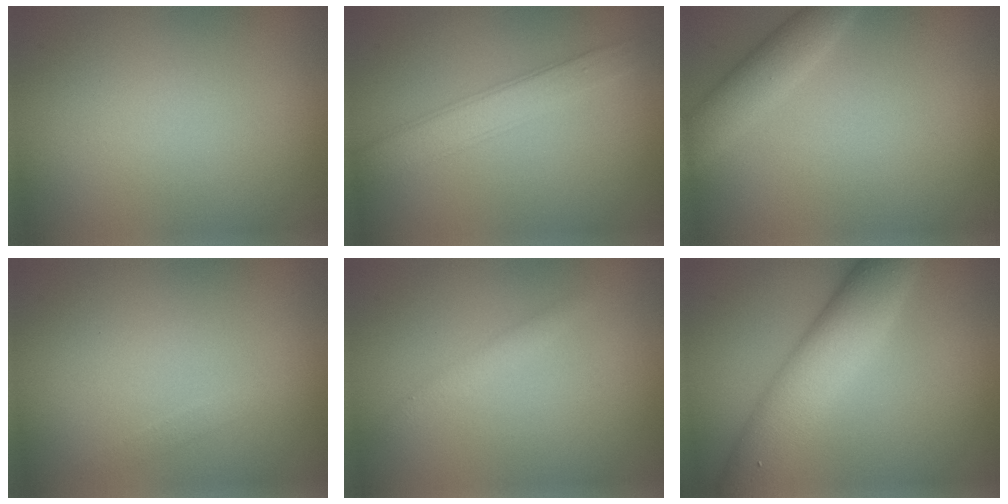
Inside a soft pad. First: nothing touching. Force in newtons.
{"total": 3.2, "press": 3.2, "slide": 0.3}
{"total": 2.9, "press": 2.9, "slide": 0.2}
{"total": 0.8, "press": 0.8, "slide": 0.0}
{"total": 1.2, "press": 1.2, "slide": 0.1}
{"total": 7.8, "press": 7.8, "slide": 0.2}